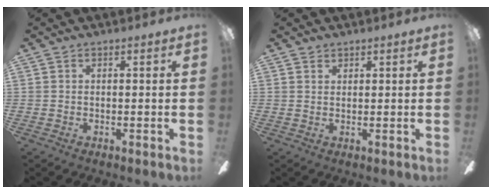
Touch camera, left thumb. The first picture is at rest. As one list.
[{"total": 1.2, "force": [1.0, 0.7, 0.1], "torque": [-0.003, 0.000, 0.020]}]